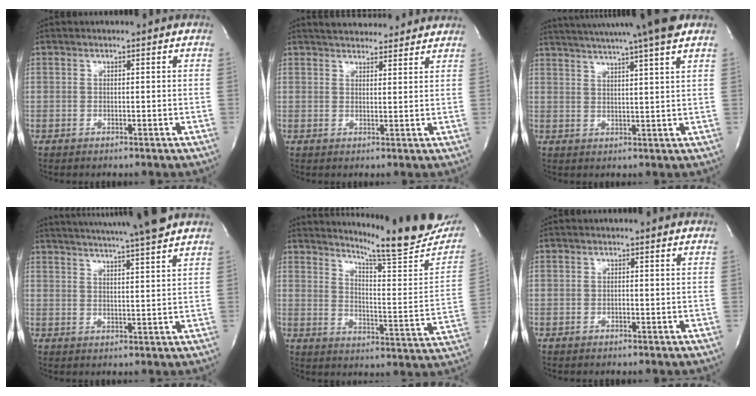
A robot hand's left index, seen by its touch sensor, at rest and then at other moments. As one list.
[{"total": 9.8, "force": [9.1, 2.1, 3.1], "torque": [-0.043, 0.020, 0.117]}, {"total": 16.5, "force": [14.0, -1.3, 8.6], "torque": [-0.151, 0.004, 0.190]}, {"total": 15.0, "force": [13.3, -0.9, 6.8], "torque": [-0.121, -0.003, 0.184]}, {"total": 19.4, "force": [18.1, 0.2, 6.8], "torque": [-0.102, -0.098, 0.231]}, {"total": 0.0}]